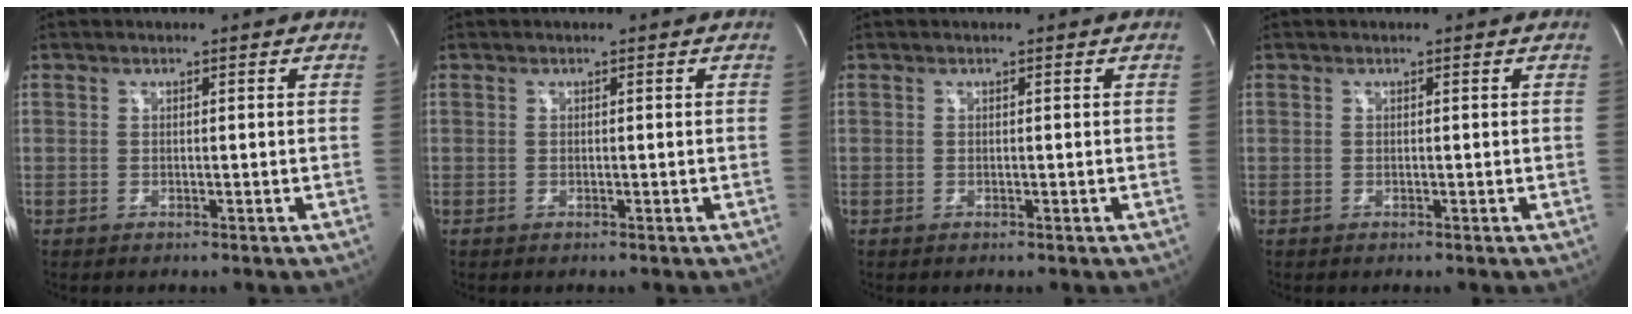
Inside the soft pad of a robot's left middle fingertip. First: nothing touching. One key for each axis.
{"total": 0.0}
{"total": 0.0}
{"total": 0.0}